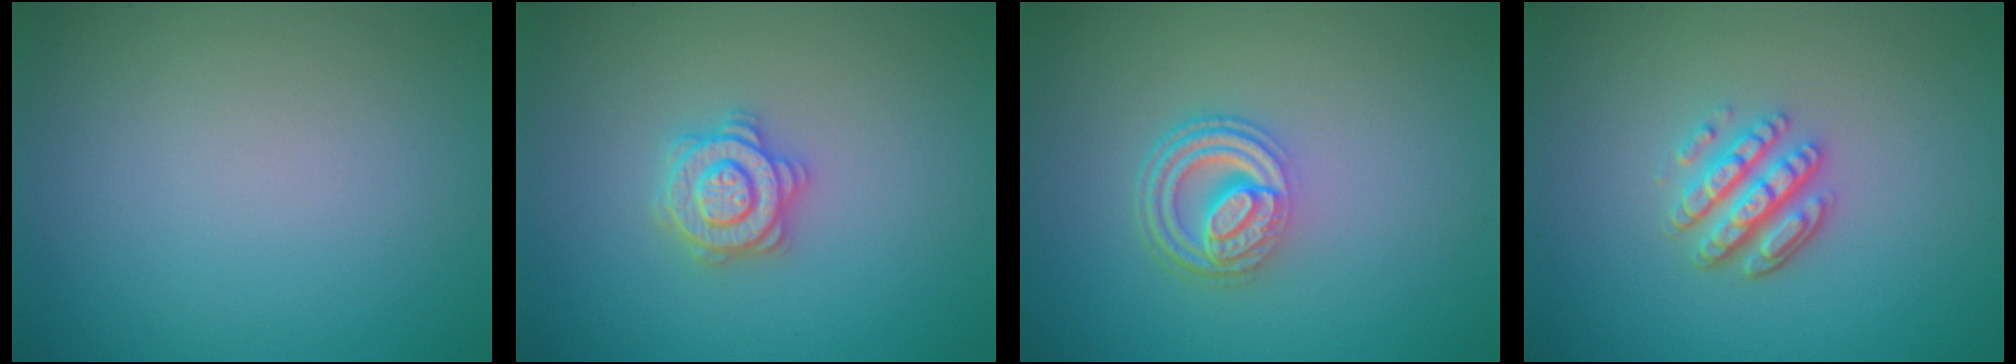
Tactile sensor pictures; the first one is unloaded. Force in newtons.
{"total": 3.3, "press": 3.3, "slide": 0.5}
{"total": 4.6, "press": 3.3, "slide": 3.2}
{"total": 3.9, "press": 3.1, "slide": 2.3}